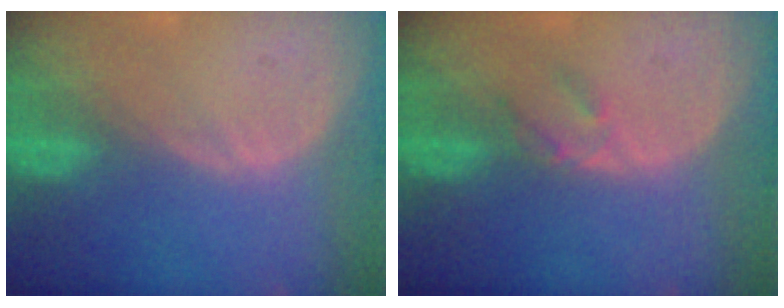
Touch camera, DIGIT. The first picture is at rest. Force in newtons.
{"total": 2.3, "press": 2.0, "slide": 1.1}